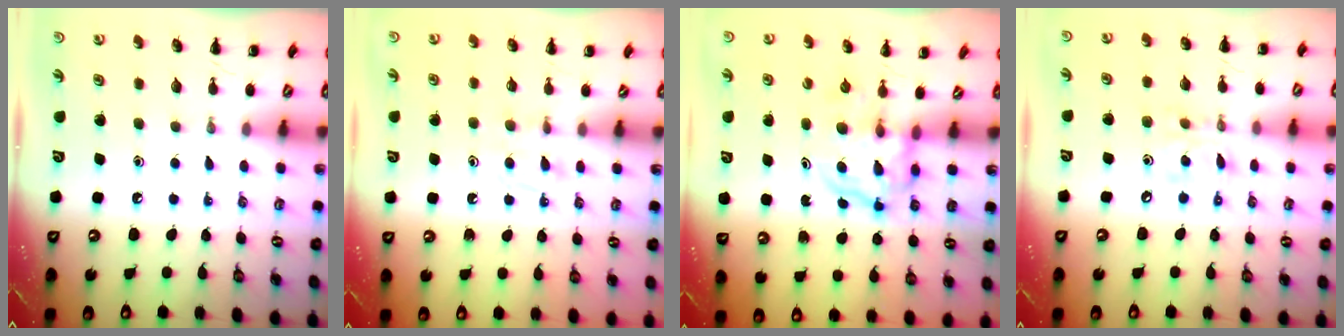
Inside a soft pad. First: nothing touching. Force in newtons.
{"total": 4.0, "press": 3.6, "slide": 1.7}
{"total": 3.9, "press": 3.9, "slide": 0.4}
{"total": 8.1, "press": 7.9, "slide": 1.6}